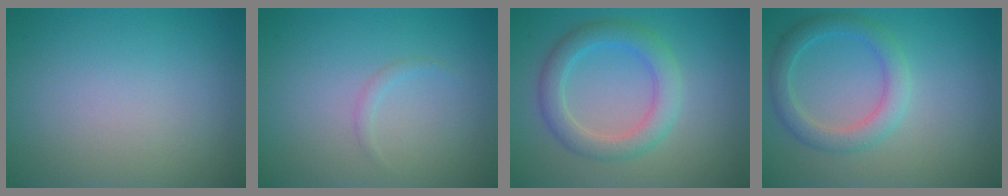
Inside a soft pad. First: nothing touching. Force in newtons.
{"total": 0.7, "press": 0.7, "slide": 0.1}
{"total": 3.9, "press": 3.9, "slide": 0.2}
{"total": 3.2, "press": 3.2, "slide": 0.2}